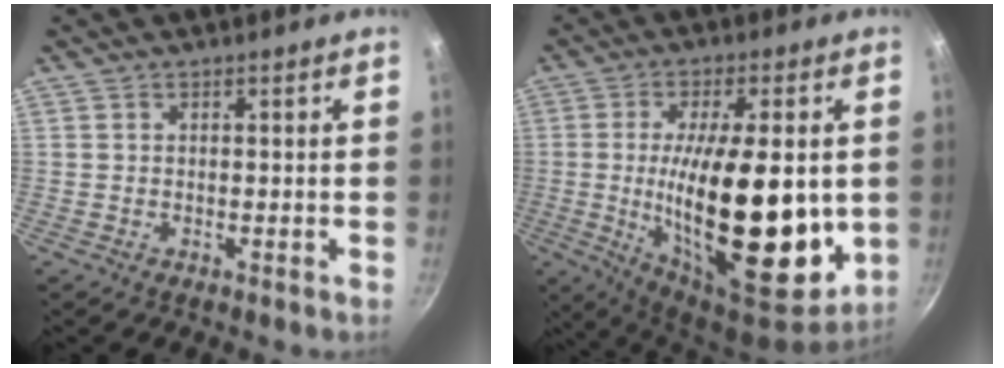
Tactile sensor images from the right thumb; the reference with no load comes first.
{"total": 25.8, "force": [-1.4, 10.1, 23.7], "torque": [-0.359, -0.017, -0.016]}